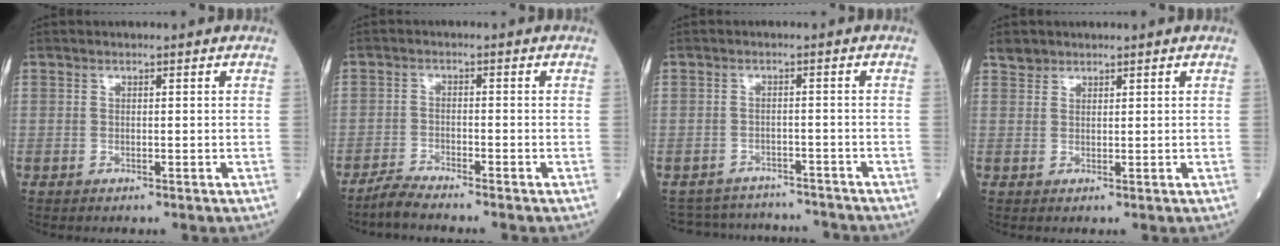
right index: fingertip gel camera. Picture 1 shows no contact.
{"total": 3.4, "force": [-3.2, -0.5, 0.9], "torque": [-0.025, -0.014, -0.065]}
{"total": 10.4, "force": [-9.9, 3.0, 0.9], "torque": [-0.017, 0.020, -0.129]}
{"total": 1.6, "force": [1.3, 0.9, -0.1], "torque": [0.006, 0.006, 0.021]}